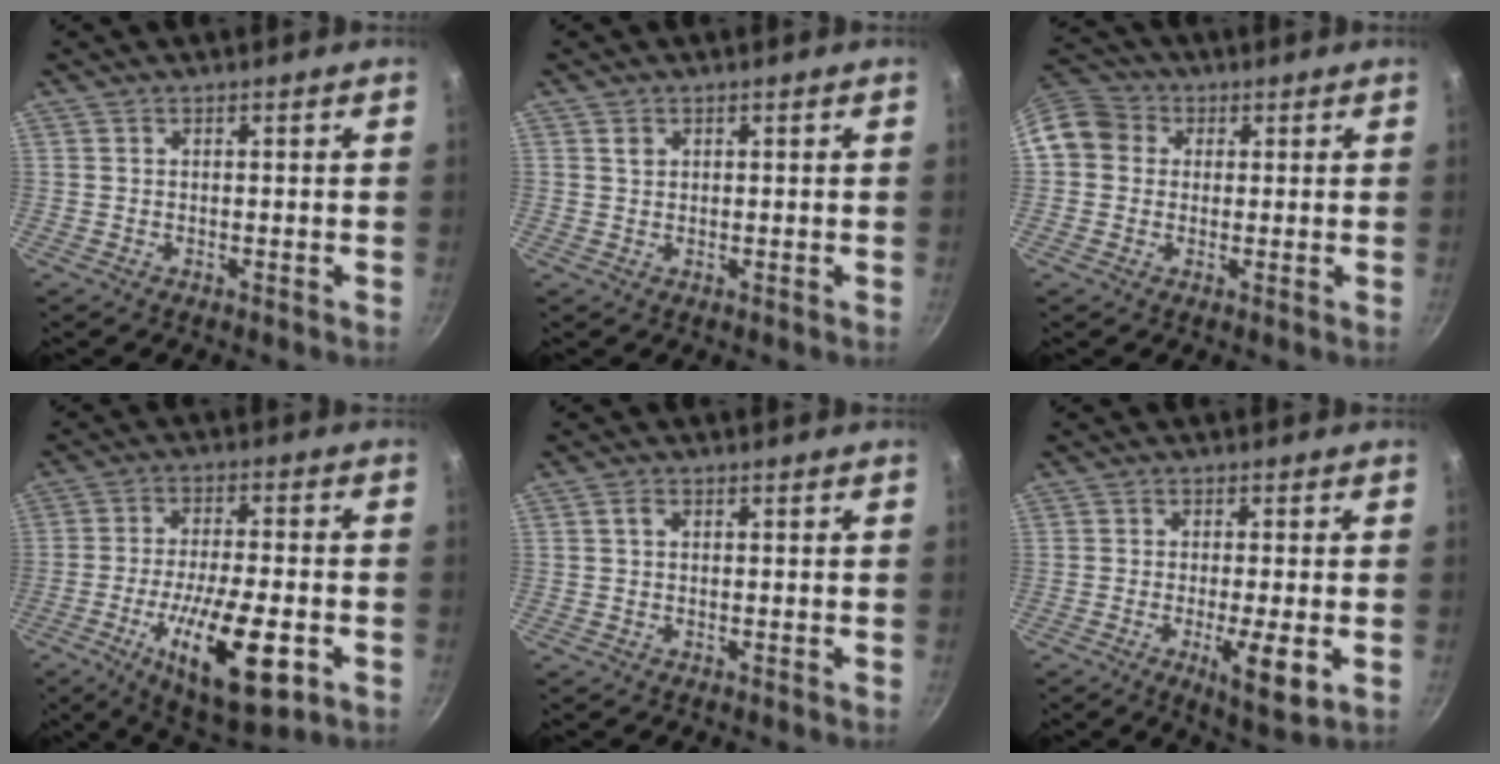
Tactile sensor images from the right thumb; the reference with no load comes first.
{"total": 1.4, "force": [0.6, 1.1, 0.6], "torque": [-0.007, -0.002, 0.010]}
{"total": 9.2, "force": [1.3, 8.2, 4.0], "torque": [-0.057, 0.022, 0.005]}
{"total": 18.1, "force": [-6.2, 6.1, 15.8], "torque": [-0.256, 0.014, -0.098]}
{"total": 1.2, "force": [0.3, 0.8, 0.9], "torque": [-0.016, 0.006, 0.004]}
{"total": 7.7, "force": [-2.0, 1.7, 7.3], "torque": [-0.119, -0.004, -0.028]}